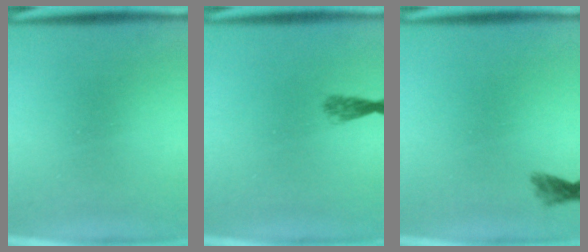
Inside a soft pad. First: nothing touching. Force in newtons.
{"total": 1.8}
{"total": 1.6}